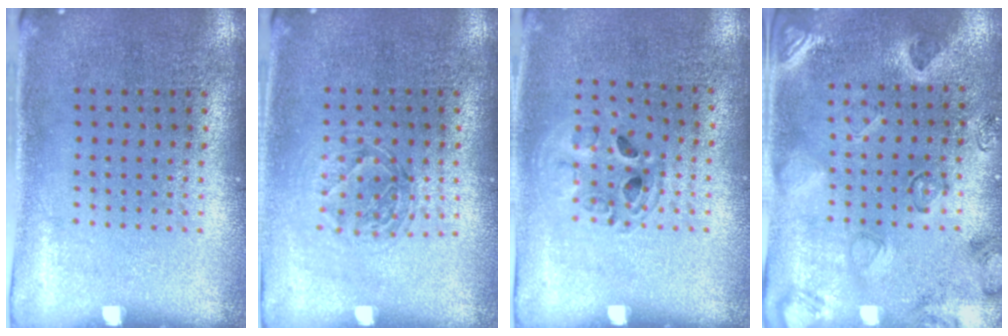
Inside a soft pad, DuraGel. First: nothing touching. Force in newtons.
{"total": 1.2, "press": 1.1, "slide": 0.6}
{"total": 1.0, "press": 1.0, "slide": 0.2}
{"total": 2.3, "press": 2.0, "slide": 1.1}